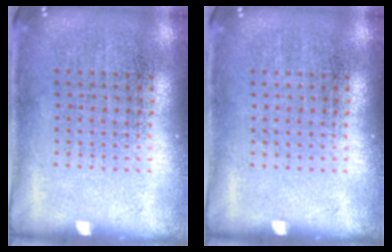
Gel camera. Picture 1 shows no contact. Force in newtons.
{"total": 0.0}